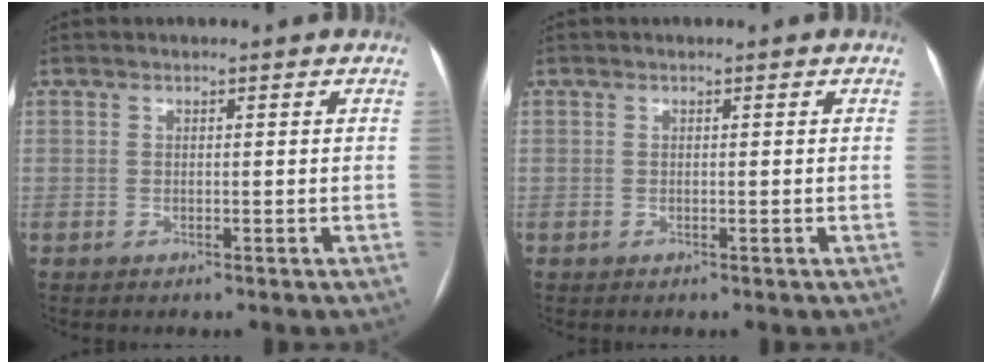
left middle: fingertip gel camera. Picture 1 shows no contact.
{"total": 0.0}